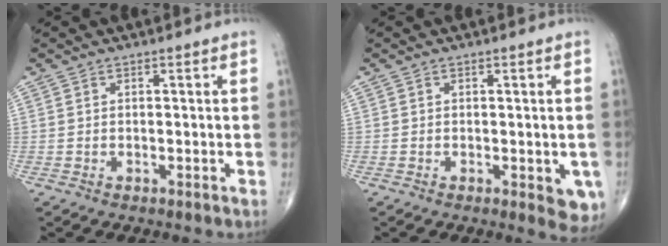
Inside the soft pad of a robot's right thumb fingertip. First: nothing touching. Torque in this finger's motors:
{"motor_torque": [0.58, 1.19, -0.06, -0.02, 0.14]}